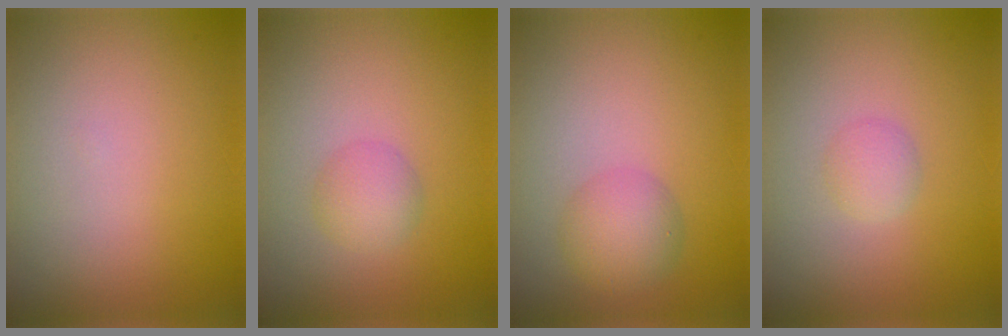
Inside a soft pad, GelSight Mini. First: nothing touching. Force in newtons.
{"total": 2.2, "press": 2.2, "slide": 0.1}
{"total": 3.5, "press": 3.5, "slide": 0.1}
{"total": 1.4, "press": 1.4, "slide": 0.0}